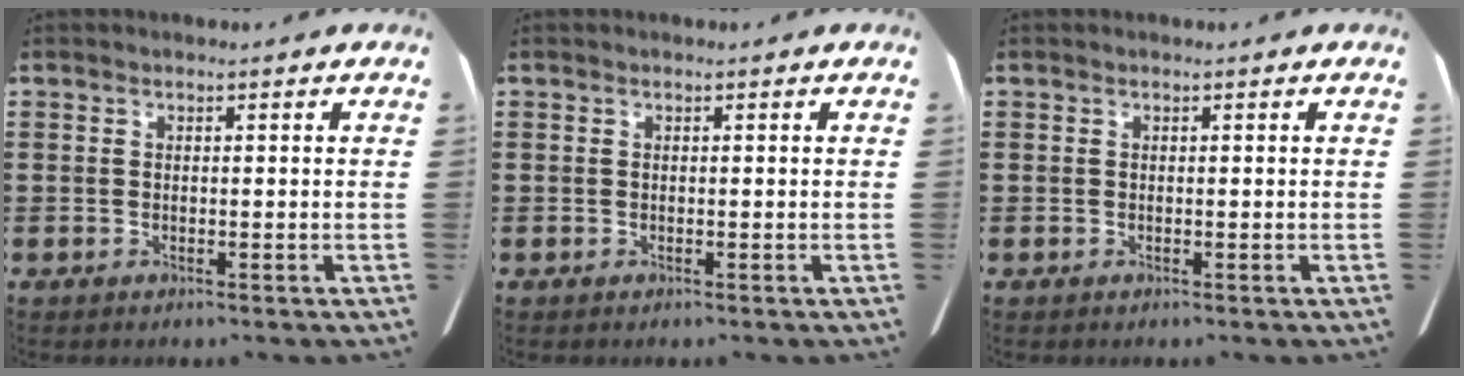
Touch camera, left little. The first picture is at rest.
{"total": 0.0}
{"total": 0.0}